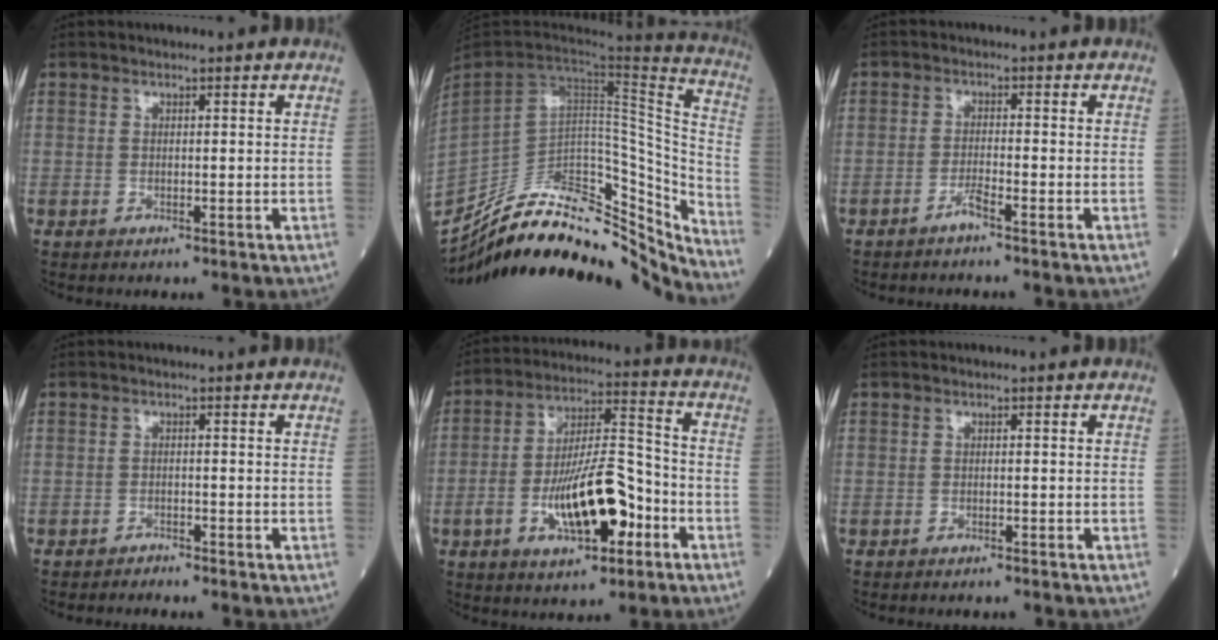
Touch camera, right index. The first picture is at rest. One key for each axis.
{"total": 29.7, "fx": -24.8, "fy": 8.7, "fz": 13.8, "tx": -0.207, "ty": 0.011, "tz": -0.367}
{"total": 2.0, "fx": -1.5, "fy": -0.3, "fz": 1.2, "tx": -0.025, "ty": 0.000, "tz": -0.031}
{"total": 1.3, "fx": -1.3, "fy": 0.0, "fz": -0.1, "tx": 0.003, "ty": -0.002, "tz": -0.021}
{"total": 14.3, "fx": -5.0, "fy": 4.6, "fz": 12.6, "tx": -0.229, "ty": 0.015, "tz": -0.082}
{"total": 1.3, "fx": -1.2, "fy": 0.0, "fz": 0.2, "tx": -0.005, "ty": -0.001, "tz": -0.016}